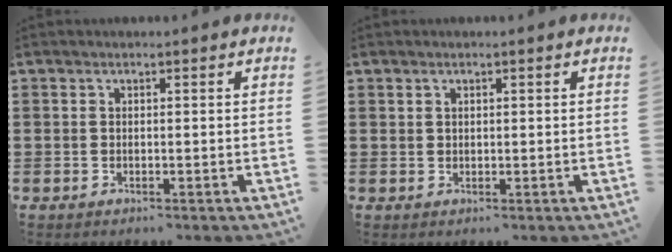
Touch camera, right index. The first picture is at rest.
{"total": 0.6, "force": [0.4, 0.4, 0.3], "torque": [-0.007, 0.000, 0.009]}